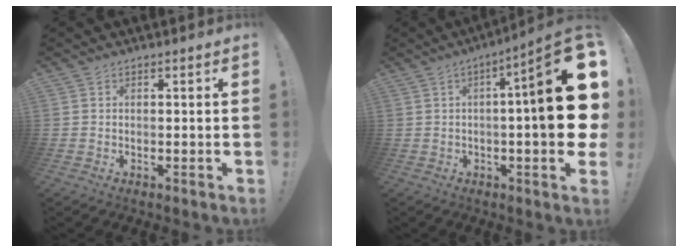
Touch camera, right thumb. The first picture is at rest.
{"total": 21.3, "force": [1.0, 3.7, 21.0], "torque": [-0.302, -0.017, 0.007]}